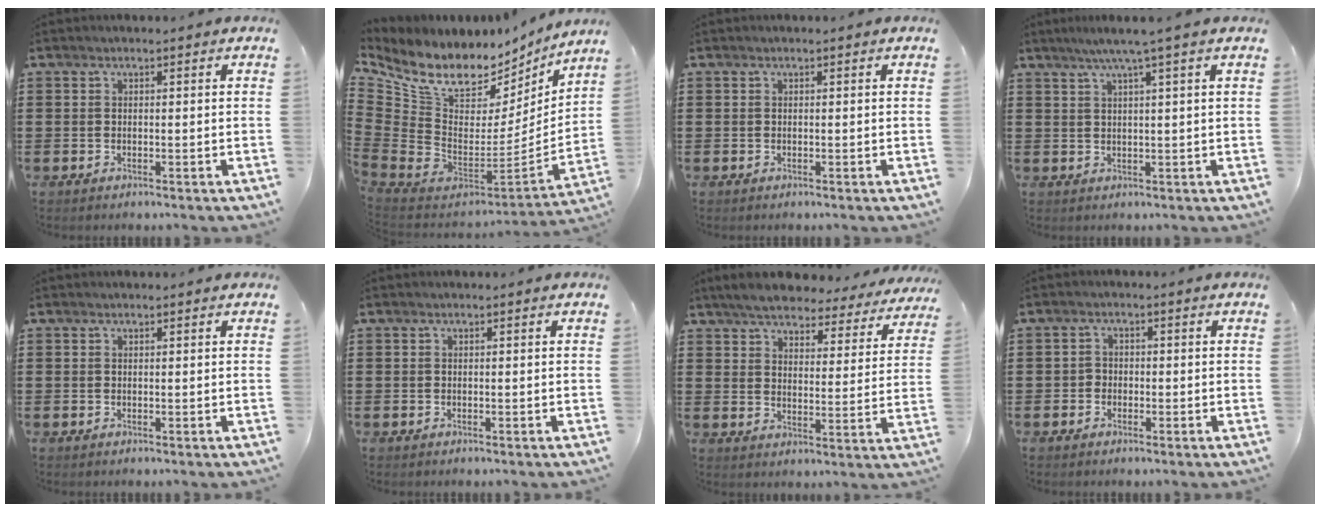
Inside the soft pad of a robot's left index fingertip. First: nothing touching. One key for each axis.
{"total": 11.0, "fx": 7.7, "fy": 5.9, "fz": 5.1, "tx": -0.144, "ty": -0.064, "tz": 0.139}
{"total": 0.0}
{"total": 3.4, "fx": 2.0, "fy": -0.6, "fz": 2.7, "tx": -0.055, "ty": -0.002, "tz": 0.032}
{"total": 0.0}
{"total": 0.0}
{"total": 5.8, "fx": 5.5, "fy": 0.9, "fz": 1.5, "tx": -0.058, "ty": -0.030, "tz": 0.095}
{"total": 1.5, "fx": -0.8, "fy": 1.2, "fz": 0.3, "tx": -0.010, "ty": 0.005, "tz": -0.019}